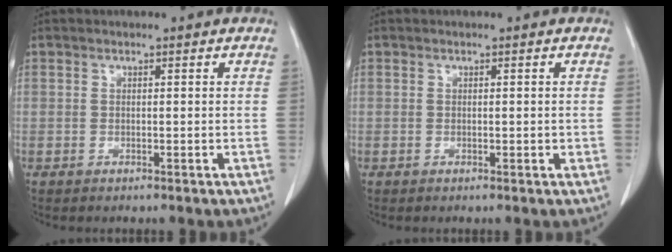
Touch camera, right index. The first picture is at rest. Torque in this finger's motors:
{"motor_torque": [-0.09, 0.12, -0.09, 0.00]}